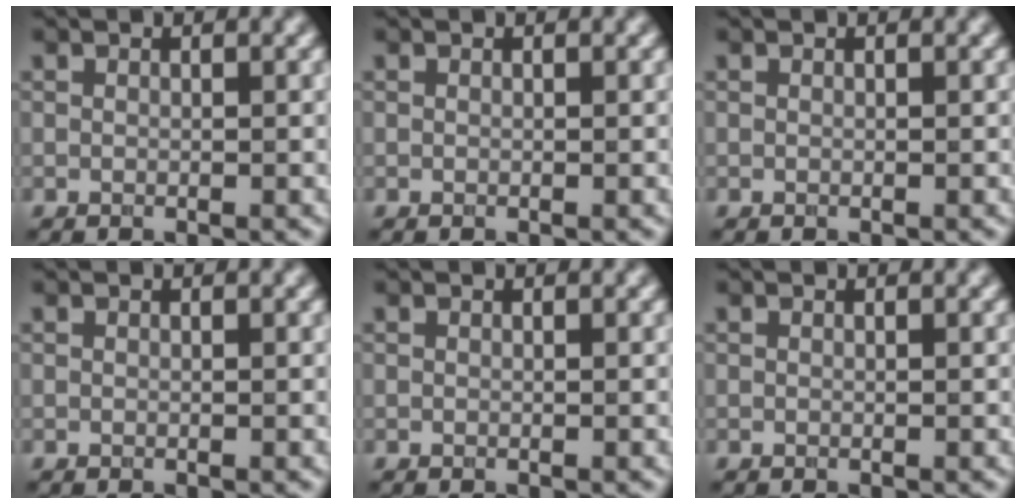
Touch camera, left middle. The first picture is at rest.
{"total": 0.0}
{"total": 0.0}
{"total": 0.0}
{"total": 0.0}
{"total": 0.0}